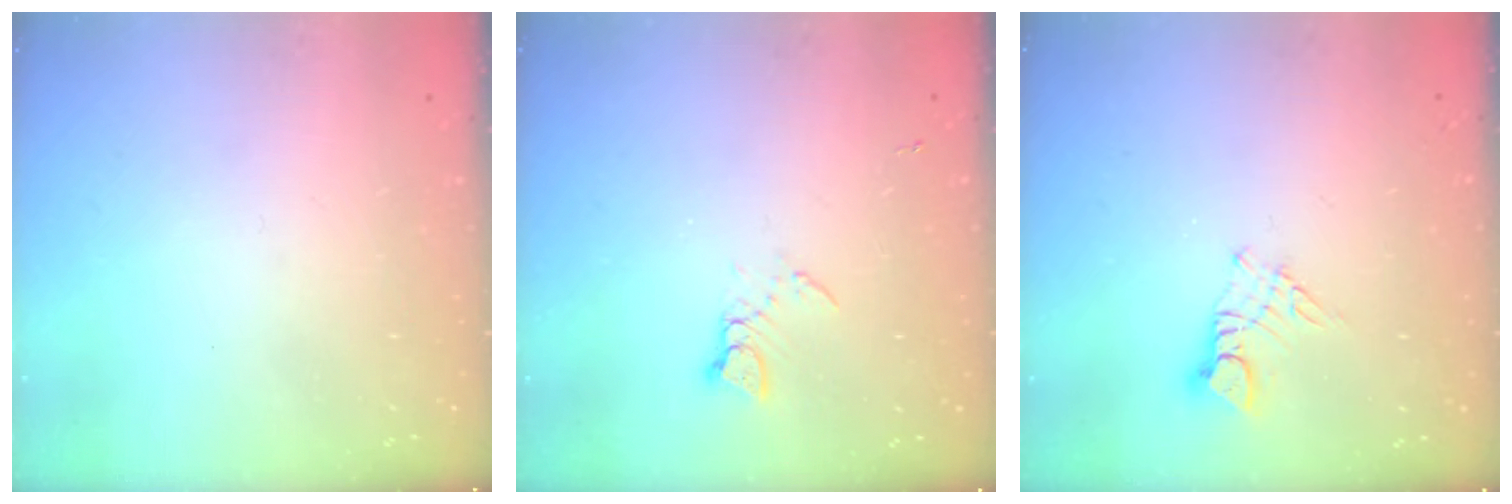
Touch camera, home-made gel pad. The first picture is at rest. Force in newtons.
{"total": 4.4, "press": 4.3, "slide": 0.7}
{"total": 3.7, "press": 3.7, "slide": 0.3}